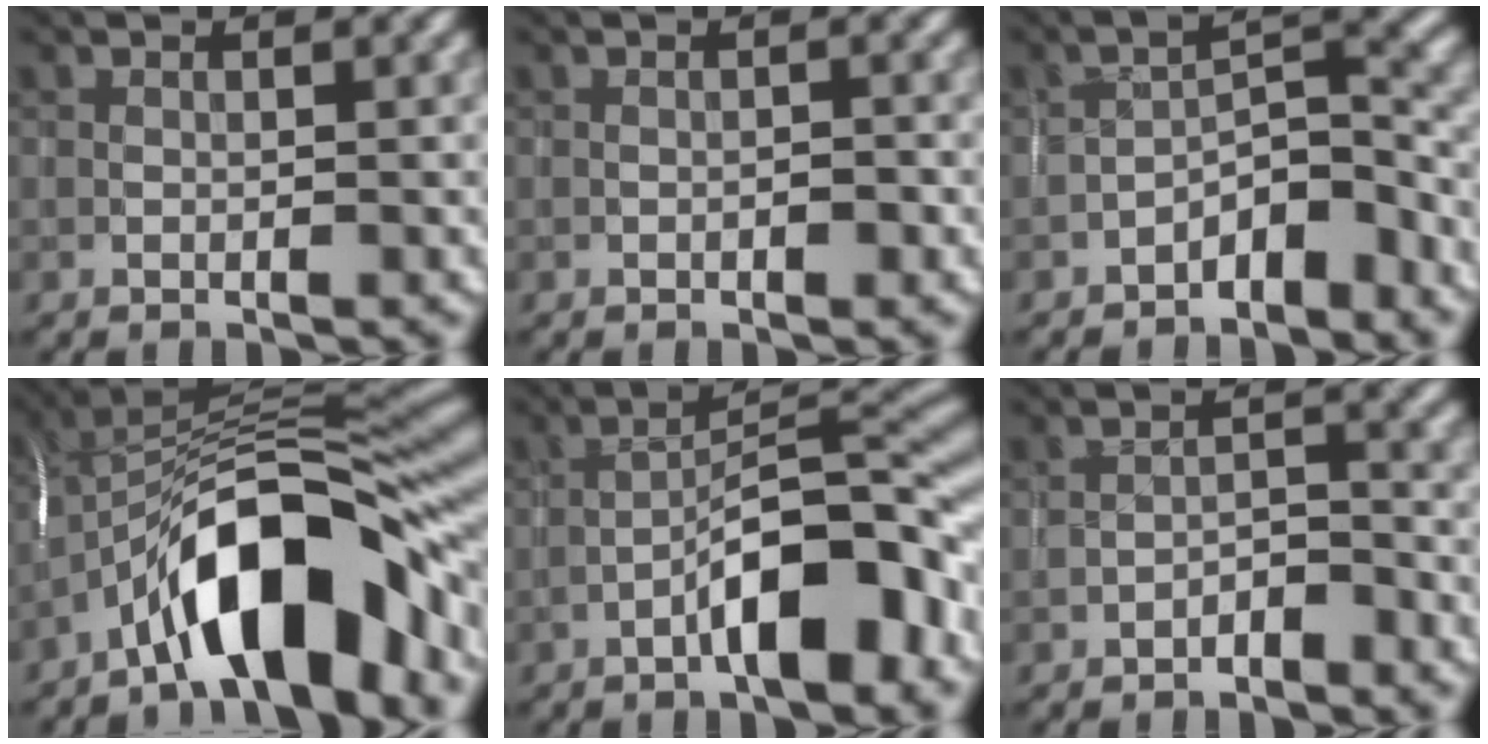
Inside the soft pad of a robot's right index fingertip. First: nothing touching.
{"total": 0.8, "force": [-0.4, 0.3, 0.7], "torque": [-0.011, 0.001, -0.006]}
{"total": 4.1, "force": [-3.0, 1.5, 2.4], "torque": [-0.030, 0.019, -0.057]}
{"total": 12.4, "force": [-6.2, 4.2, 9.9], "torque": [-0.139, 0.021, -0.114]}
{"total": 8.6, "force": [-3.9, 2.5, 7.2], "torque": [-0.103, 0.027, -0.066]}
{"total": 1.6, "force": [-1.5, 0.4, 0.6], "torque": [-0.009, 0.010, -0.028]}